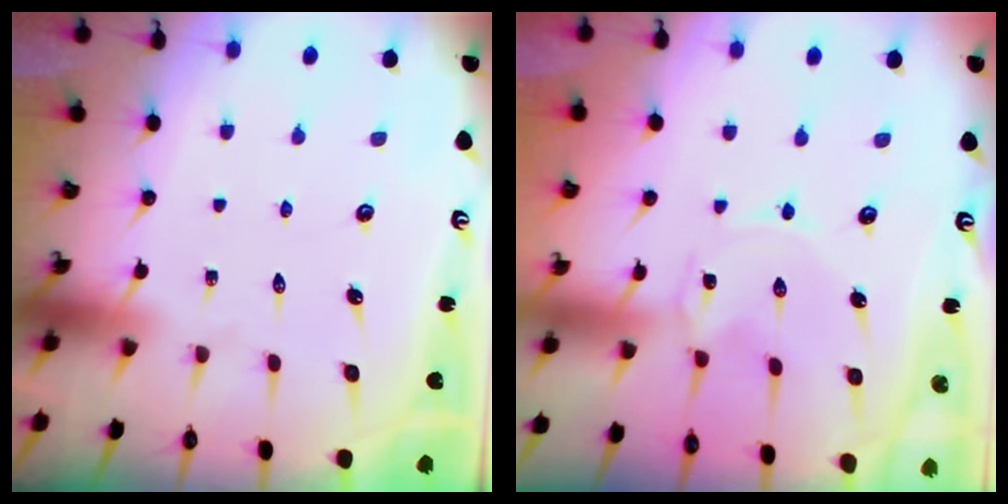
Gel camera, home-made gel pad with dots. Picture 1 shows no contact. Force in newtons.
{"total": 0.0}